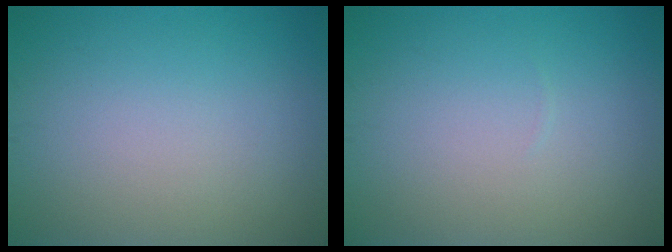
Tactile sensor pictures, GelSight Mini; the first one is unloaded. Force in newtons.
{"total": 0.0}